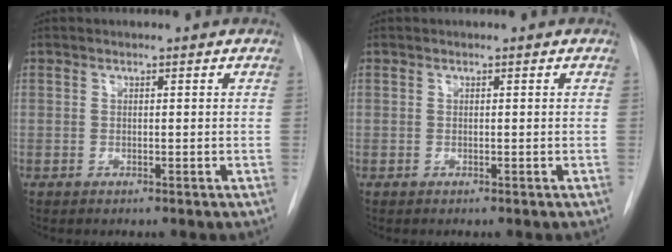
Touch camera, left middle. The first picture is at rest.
{"total": 0.0}